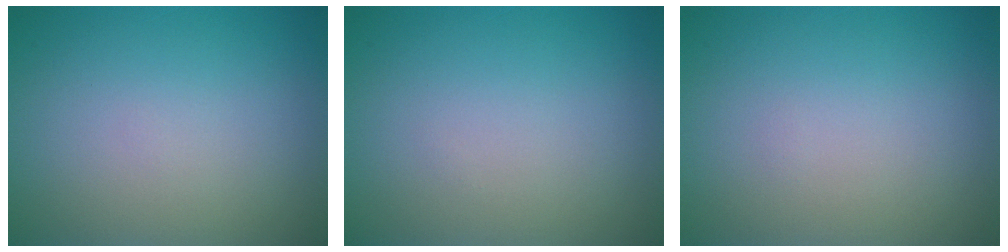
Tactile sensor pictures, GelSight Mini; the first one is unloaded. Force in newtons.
{"total": 0.0}
{"total": 0.0}